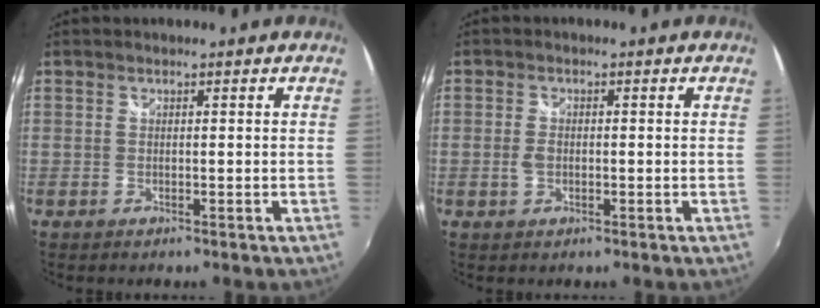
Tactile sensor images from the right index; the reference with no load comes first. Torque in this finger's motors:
{"motor_torque": [-0.87, 0.93, 0.03, 0.01]}